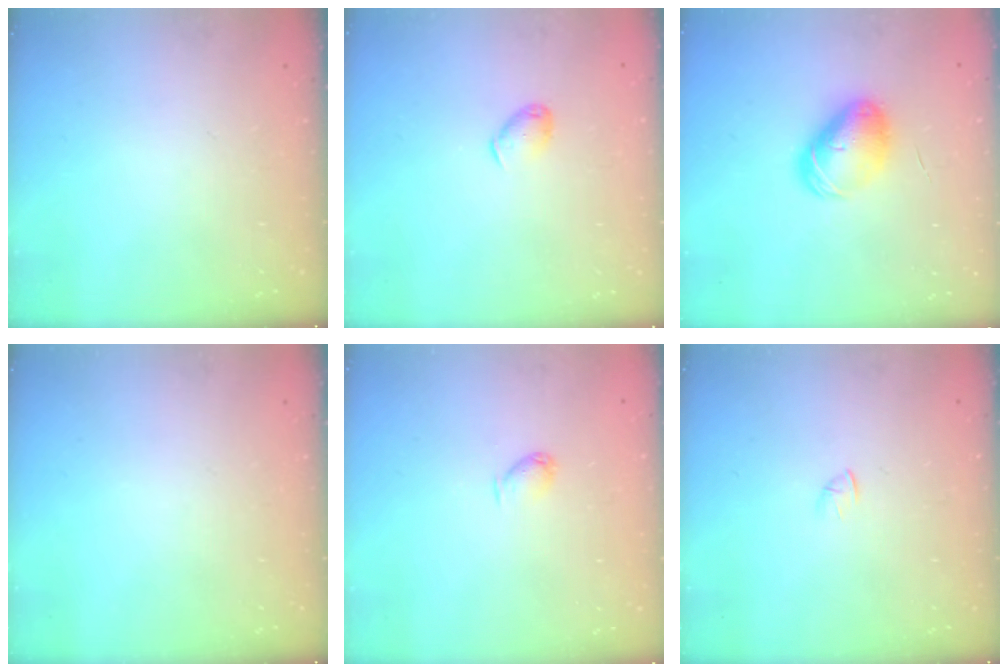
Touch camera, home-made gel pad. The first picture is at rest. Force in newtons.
{"total": 4.6, "press": 4.5, "slide": 0.9}
{"total": 9.3, "press": 9.2, "slide": 1.6}
{"total": 0.0}
{"total": 3.5, "press": 3.5, "slide": 0.6}
{"total": 1.2, "press": 1.1, "slide": 0.3}